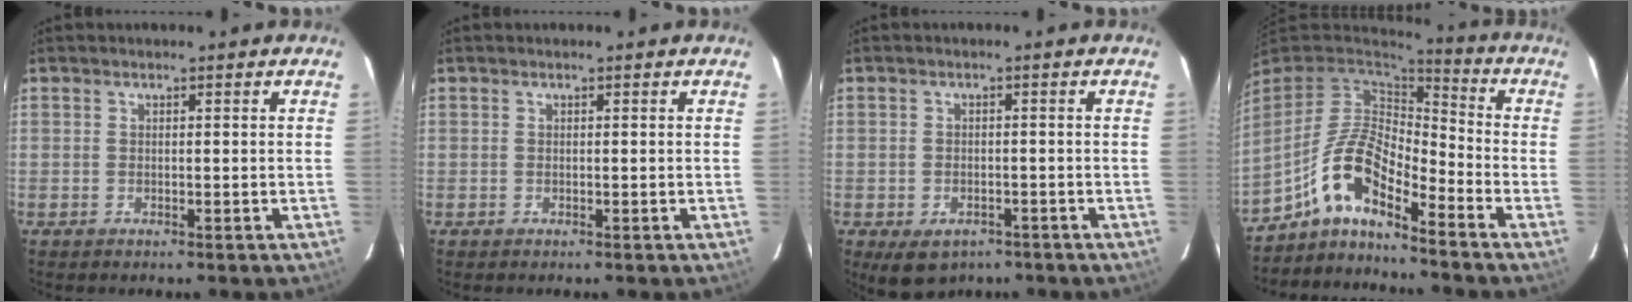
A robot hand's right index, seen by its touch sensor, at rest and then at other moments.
{"total": 0.0}
{"total": 5.7, "force": [-3.6, 3.7, 2.3], "torque": [-0.038, -0.002, -0.043]}
{"total": 11.2, "force": [-7.2, 3.0, 8.1], "torque": [-0.166, 0.028, -0.132]}